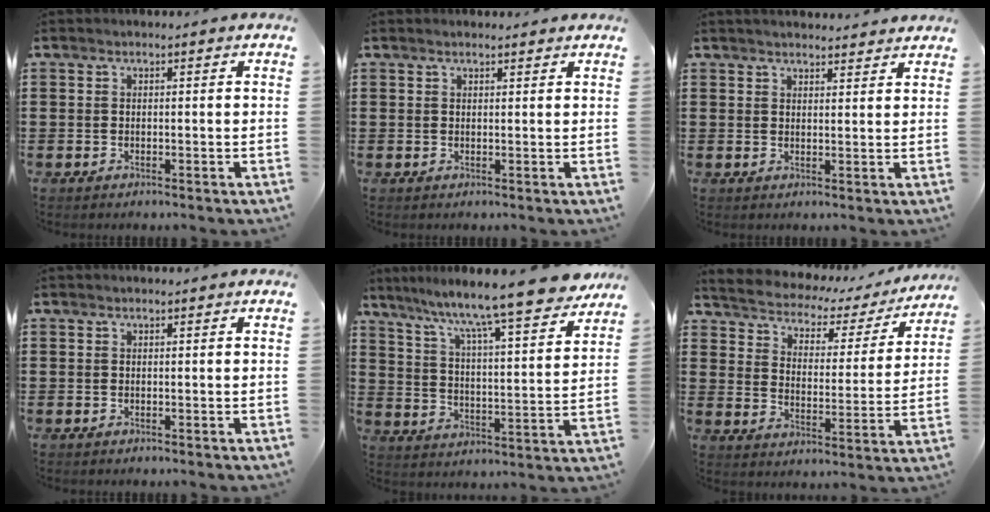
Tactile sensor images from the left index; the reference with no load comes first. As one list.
[{"total": 1.0, "force": [0.9, 0.1, 0.4], "torque": [-0.008, 0.001, 0.017]}, {"total": 2.2, "force": [2.2, 0.1, 0.1], "torque": [-0.007, -0.002, 0.043]}, {"total": 0.0}, {"total": 10.0, "force": [8.8, -0.8, 4.8], "torque": [-0.110, -0.069, 0.138]}, {"total": 2.9, "force": [2.7, 1.1, 0.3], "torque": [-0.028, -0.026, 0.035]}]